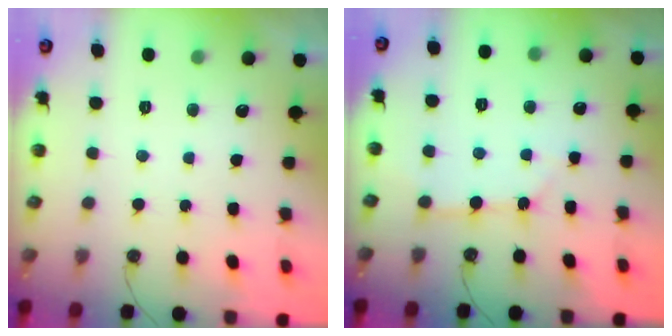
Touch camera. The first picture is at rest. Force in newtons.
{"total": 3.9, "press": 3.9, "slide": 0.3}